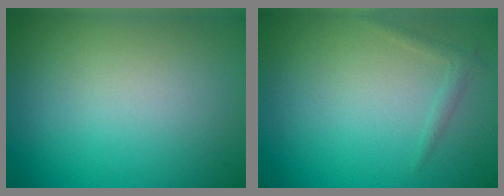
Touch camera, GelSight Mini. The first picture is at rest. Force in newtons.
{"total": 1.0, "press": 1.0, "slide": 0.1}